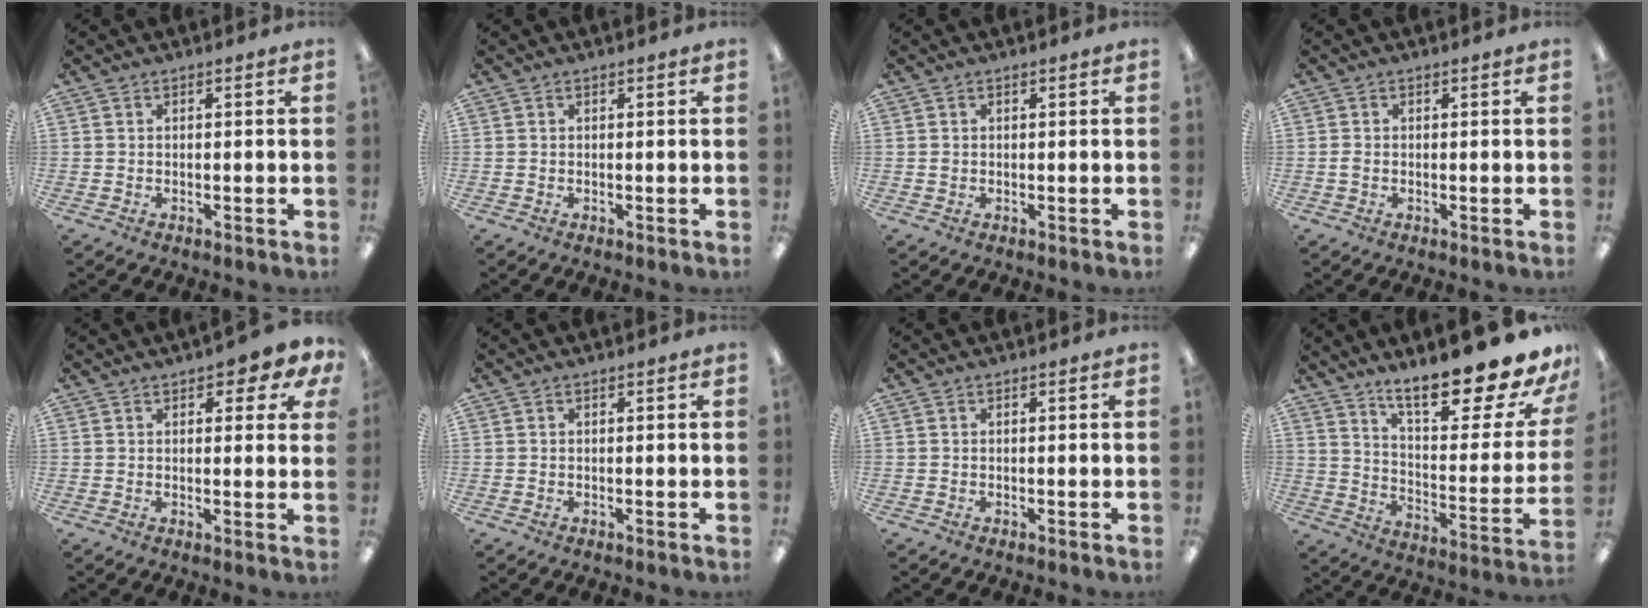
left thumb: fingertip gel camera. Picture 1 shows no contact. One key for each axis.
{"total": 0.0}
{"total": 0.5, "fx": 0.1, "fy": 0.5, "fz": 0.2, "tx": -0.004, "ty": 0.004, "tz": 0.001}
{"total": 1.0, "fx": -0.2, "fy": 0.7, "fz": 0.8, "tx": -0.015, "ty": 0.002, "tz": -0.004}
{"total": 4.5, "fx": 2.5, "fy": 2.0, "fz": 3.1, "tx": -0.032, "ty": -0.007, "tz": 0.040}
{"total": 0.0}
{"total": 0.0}
{"total": 20.9, "fx": 16.8, "fy": 4.6, "fz": 11.5, "tx": -0.161, "ty": -0.131, "tz": 0.273}